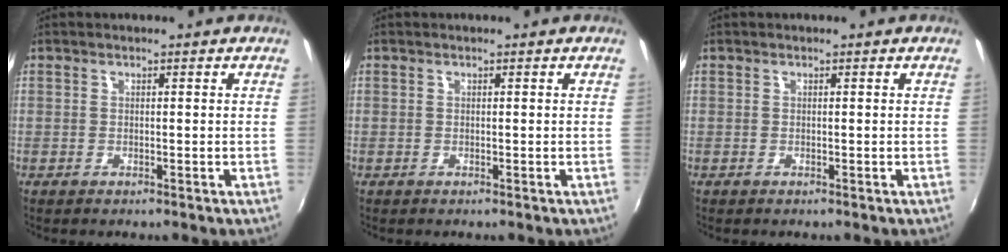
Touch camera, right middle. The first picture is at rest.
{"total": 0.0}
{"total": 0.0}